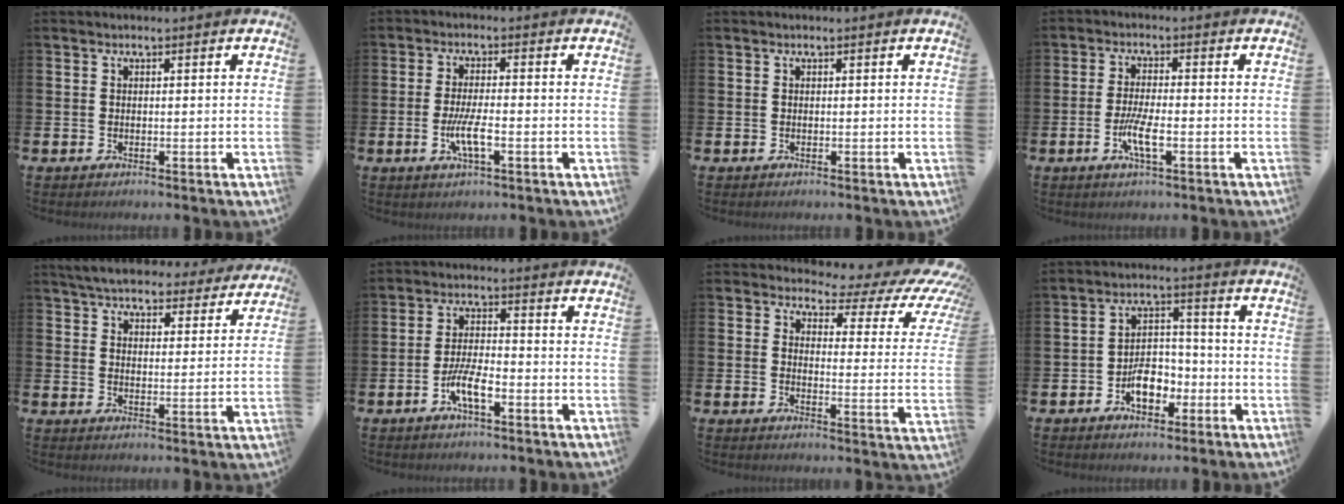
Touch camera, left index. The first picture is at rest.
{"total": 4.4, "force": [-1.3, 1.0, 4.1], "torque": [-0.078, -0.005, -0.027]}
{"total": 0.0}
{"total": 4.3, "force": [-1.3, 1.0, 4.0], "torque": [-0.076, -0.004, -0.028]}
{"total": 6.3, "force": [6.0, 1.3, 1.3], "torque": [-0.045, -0.034, 0.107]}
{"total": 5.0, "force": [-2.2, 1.5, 4.2], "torque": [-0.094, 0.002, -0.044]}
{"total": 3.7, "force": [2.3, 2.3, 1.8], "torque": [-0.030, -0.031, 0.025]}
{"total": 5.8, "force": [-2.6, 3.7, 3.6], "torque": [-0.058, 0.013, -0.048]}